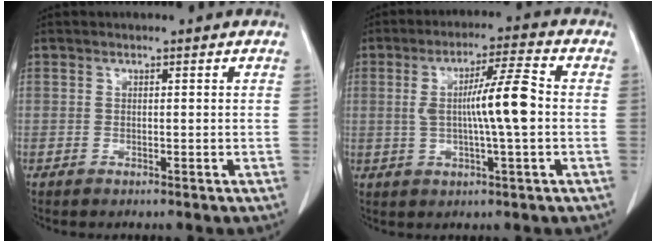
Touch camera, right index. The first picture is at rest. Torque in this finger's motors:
{"motor_torque": [0.46, 0.09, 0.28, 0.12]}